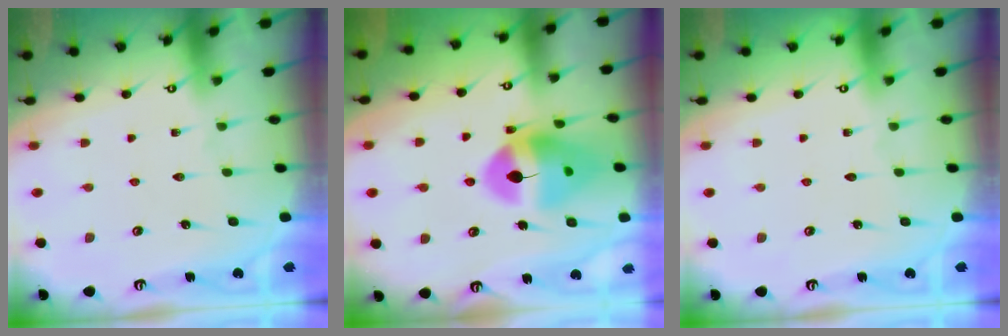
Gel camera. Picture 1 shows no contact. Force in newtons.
{"total": 14.0, "press": 13.9, "slide": 1.5}
{"total": 0.0}